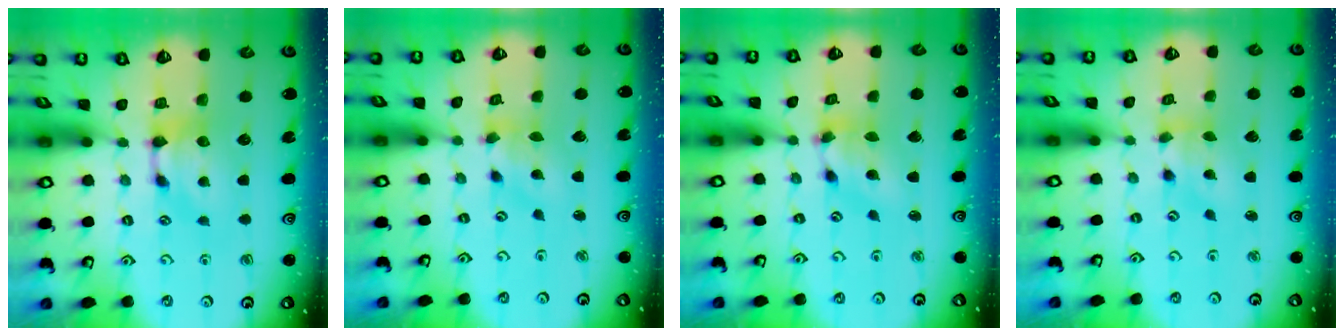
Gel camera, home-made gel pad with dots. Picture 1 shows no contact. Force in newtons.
{"total": 1.2, "press": 0.3, "slide": 1.2}
{"total": 4.2, "press": 4.0, "slide": 1.5}
{"total": 1.5, "press": 0.6, "slide": 1.4}